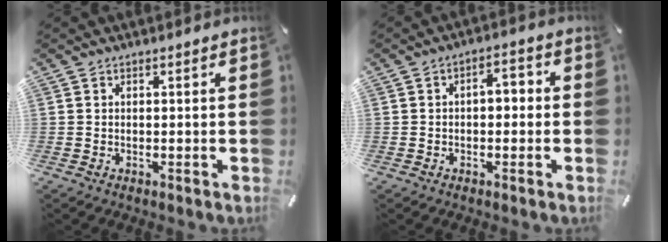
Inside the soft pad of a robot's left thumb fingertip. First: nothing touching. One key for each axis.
{"total": 3.9, "fx": -1.3, "fy": 2.4, "fz": 2.8, "tx": -0.043, "ty": 0.017, "tz": -0.030}